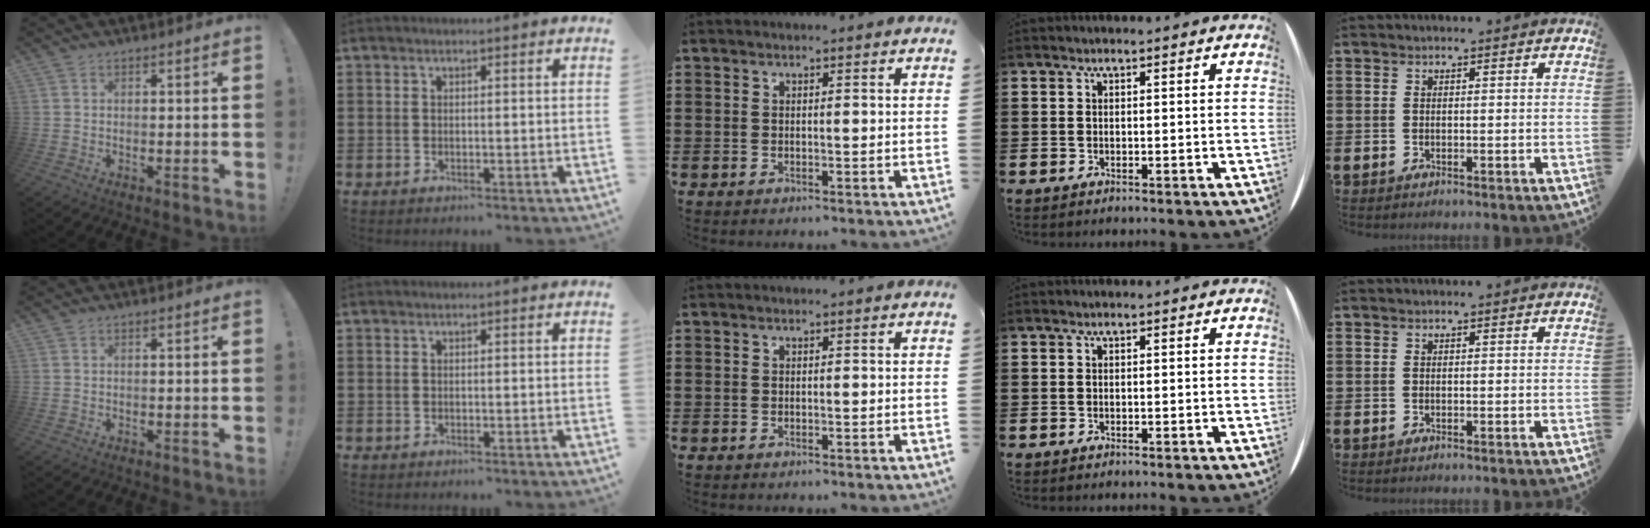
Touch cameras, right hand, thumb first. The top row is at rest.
{}